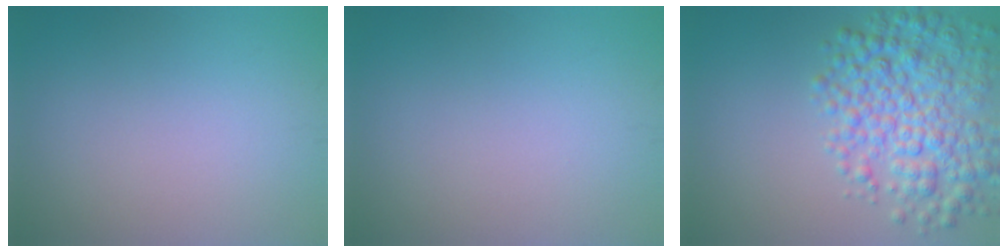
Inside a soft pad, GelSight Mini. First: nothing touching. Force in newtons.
{"total": 0.0}
{"total": 6.7, "press": 6.7, "slide": 0.2}